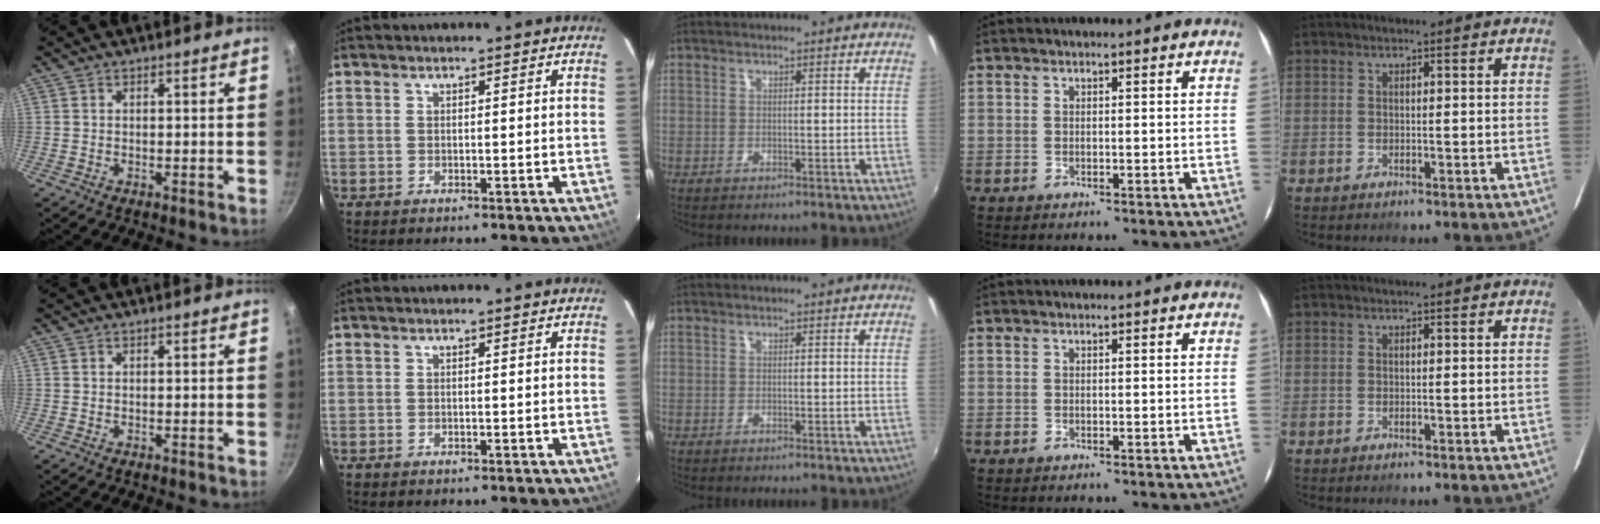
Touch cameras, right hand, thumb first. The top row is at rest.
{}